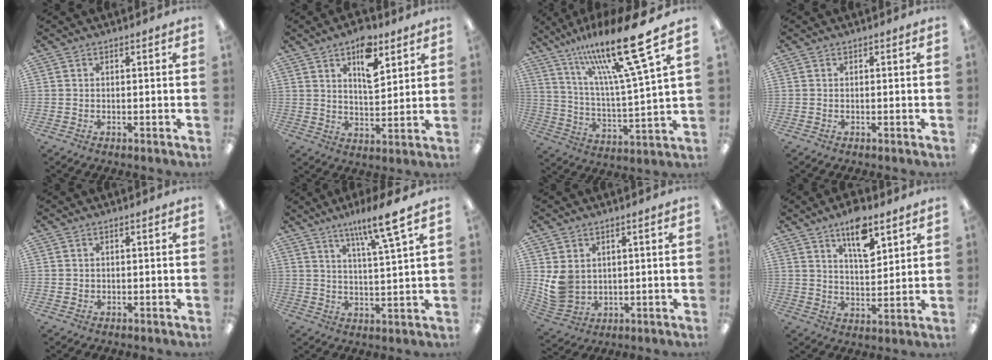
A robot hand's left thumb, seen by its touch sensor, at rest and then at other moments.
{"total": 10.5, "force": [6.2, 4.8, 7.0], "torque": [-0.094, -0.033, 0.102]}
{"total": 22.6, "force": [15.3, 3.5, 16.3], "torque": [-0.283, -0.083, 0.240]}
{"total": 0.0}
{"total": 0.6, "force": [0.2, 0.6, 0.0], "torque": [-0.001, 0.003, 0.004]}
{"total": 10.1, "force": [7.2, 0.5, 7.2], "torque": [-0.116, -0.041, 0.114]}
{"total": 6.7, "force": [2.0, 5.6, 3.1], "torque": [-0.079, -0.006, 0.041]}
{"total": 11.0, "force": [7.3, 4.3, 7.1], "torque": [-0.108, -0.037, 0.123]}